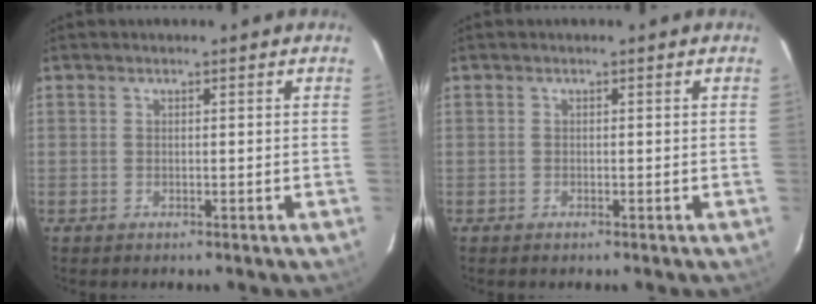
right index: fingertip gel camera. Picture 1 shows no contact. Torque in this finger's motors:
{"motor_torque": [-0.03, -0.01, 0.01, 0.00]}